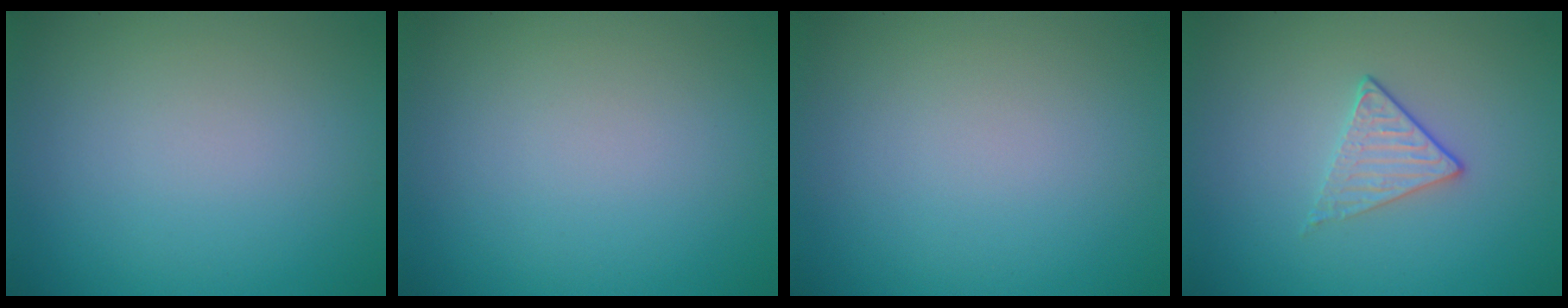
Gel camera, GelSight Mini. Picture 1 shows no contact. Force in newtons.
{"total": 0.0}
{"total": 0.0}
{"total": 1.7, "press": 1.4, "slide": 1.0}